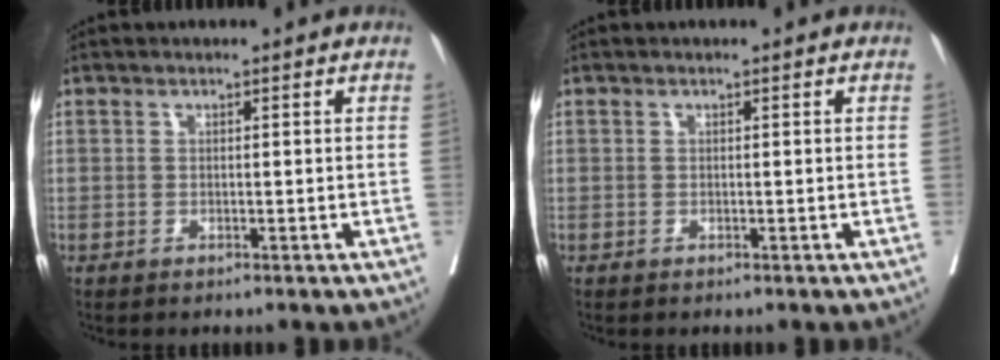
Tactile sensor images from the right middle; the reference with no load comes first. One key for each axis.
{"total": 0.0}